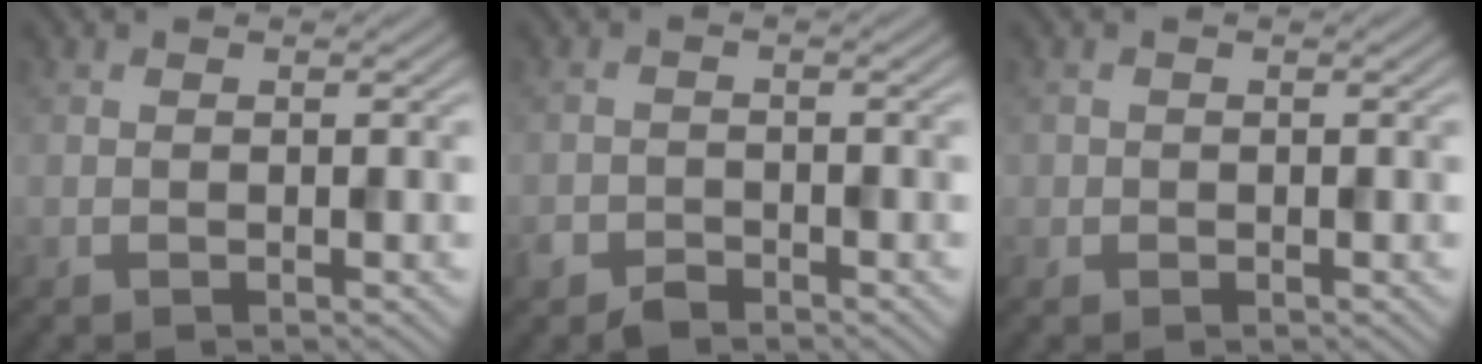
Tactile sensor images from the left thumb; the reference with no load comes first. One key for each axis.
{"total": 2.5, "fx": -2.0, "fy": 1.4, "fz": 0.8, "tx": -0.016, "ty": -0.005, "tz": -0.045}
{"total": 1.0, "fx": 0.0, "fy": 1.0, "fz": 0.0, "tx": 0.003, "ty": -0.004, "tz": -0.004}